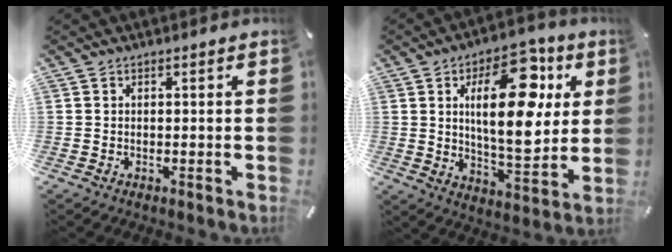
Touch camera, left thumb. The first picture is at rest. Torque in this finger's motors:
{"motor_torque": [0.85, 0.82, 2.09, -0.68, 0.54]}